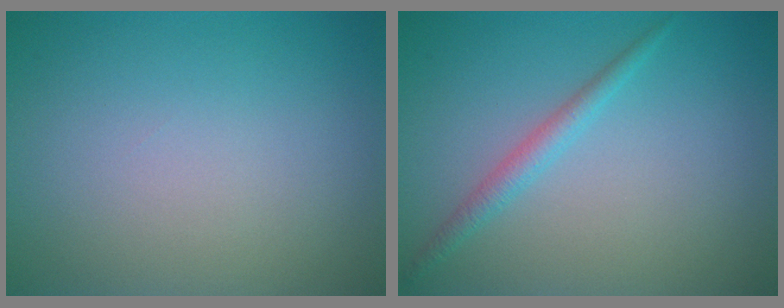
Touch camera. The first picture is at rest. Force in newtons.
{"total": 1.7, "press": 1.7, "slide": 0.1}